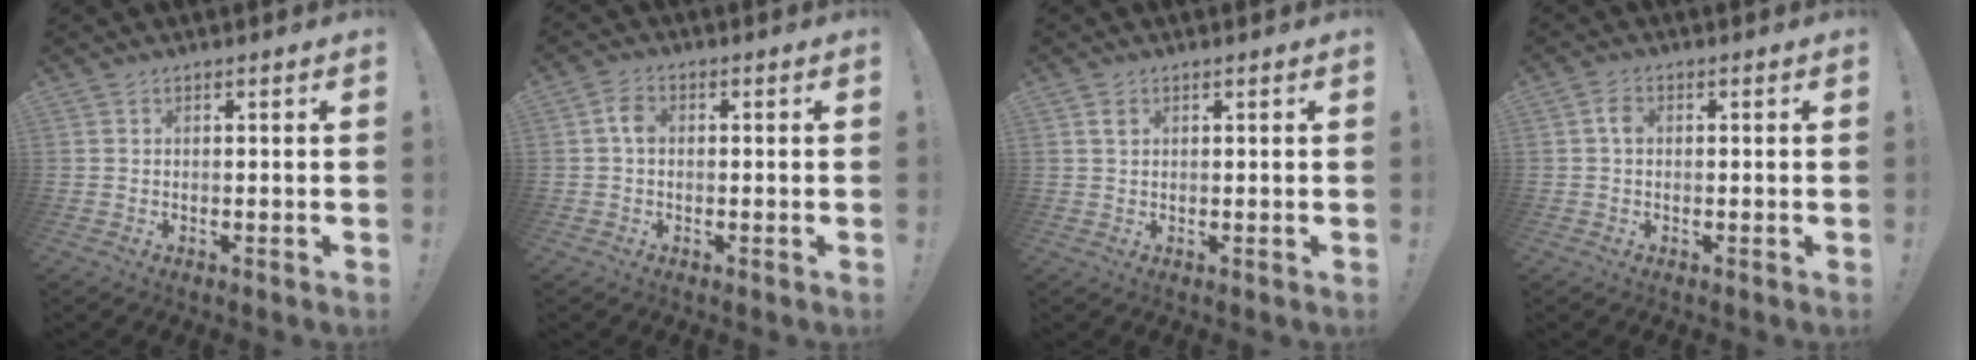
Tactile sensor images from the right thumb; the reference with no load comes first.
{"total": 4.4, "force": [0.1, 3.3, 2.9], "torque": [-0.045, 0.010, 0.001]}
{"total": 1.8, "force": [0.9, 1.1, 1.0], "torque": [-0.011, -0.003, 0.015]}
{"total": 2.8, "force": [0.0, 2.1, 1.9], "torque": [-0.036, 0.008, -0.001]}